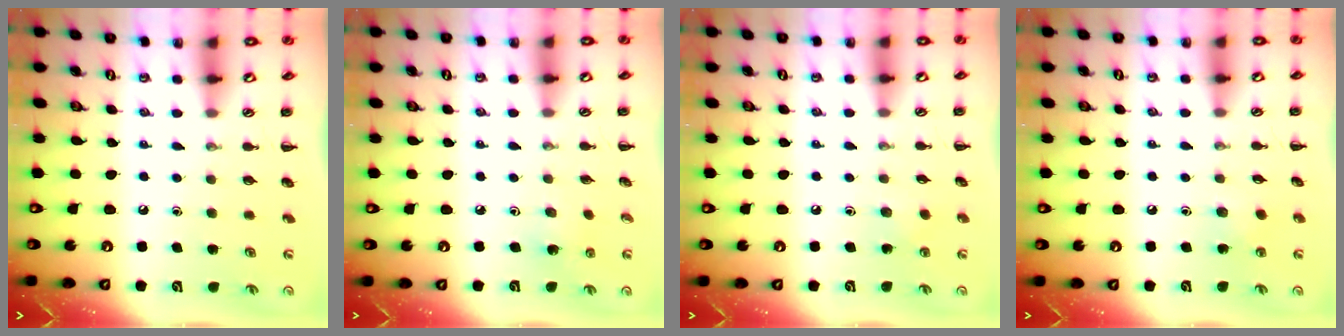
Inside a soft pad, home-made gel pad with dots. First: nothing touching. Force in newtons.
{"total": 2.6, "press": 2.4, "slide": 0.8}
{"total": 3.8, "press": 3.6, "slide": 1.1}
{"total": 4.6, "press": 4.4, "slide": 1.5}